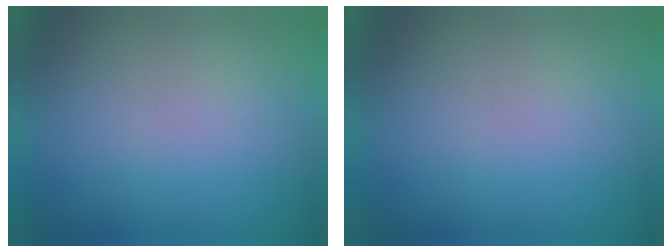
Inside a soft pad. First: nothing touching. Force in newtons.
{"total": 0.0}